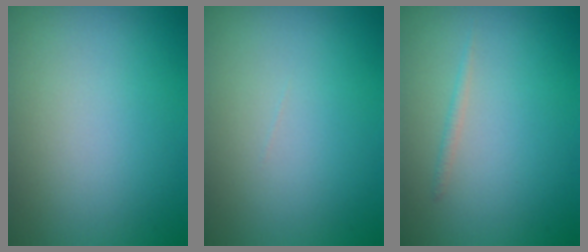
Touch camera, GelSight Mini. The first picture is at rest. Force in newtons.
{"total": 0.0}
{"total": 0.7, "press": 0.7, "slide": 0.1}